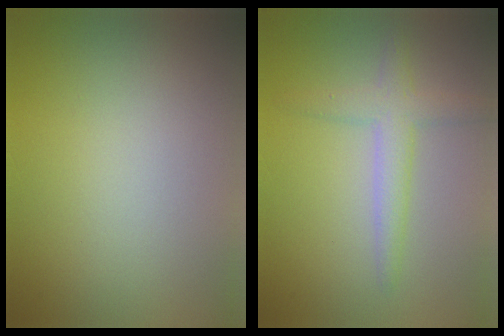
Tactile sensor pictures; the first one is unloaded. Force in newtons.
{"total": 2.9, "press": 2.9, "slide": 0.2}